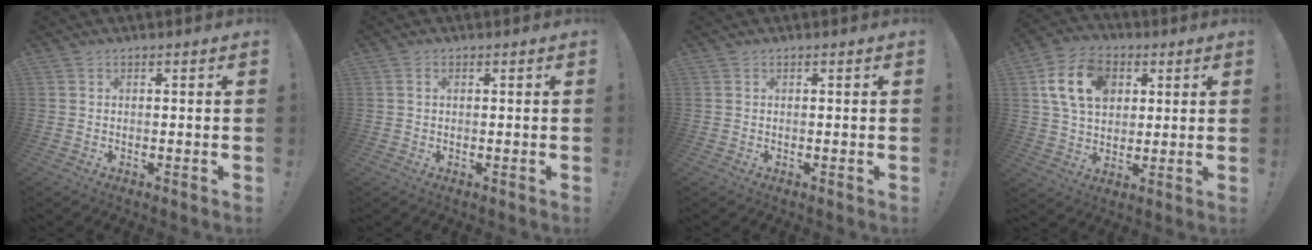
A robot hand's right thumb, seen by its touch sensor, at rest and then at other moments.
{"total": 0.9, "force": [0.3, 0.6, 0.7], "torque": [-0.020, 0.005, 0.007]}
{"total": 0.0}
{"total": 15.5, "force": [5.4, 11.2, 9.3], "torque": [-0.169, -0.004, 0.105]}